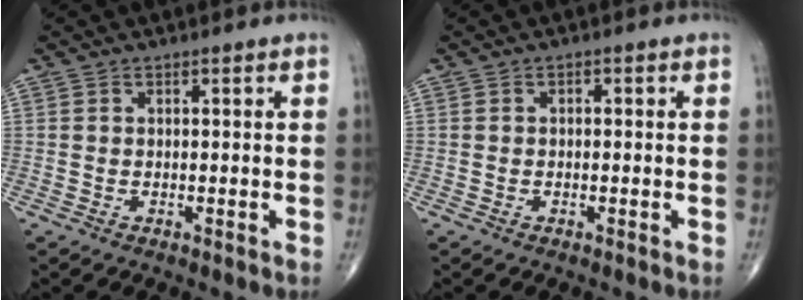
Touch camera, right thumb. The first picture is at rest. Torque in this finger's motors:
{"motor_torque": [-0.59, -0.13, 0.06, 0.14, 0.01]}